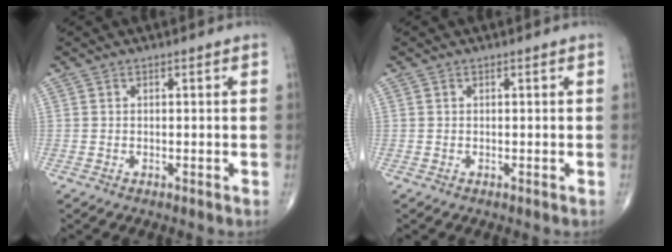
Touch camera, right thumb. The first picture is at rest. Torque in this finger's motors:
{"motor_torque": [-0.01, -0.11, -0.04, -0.13, -0.02]}